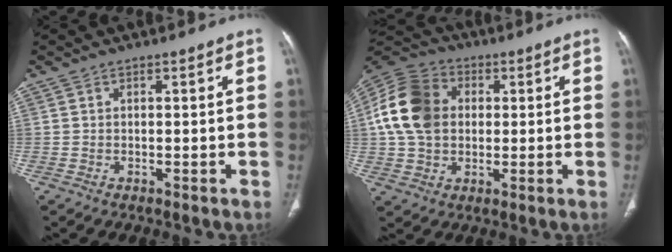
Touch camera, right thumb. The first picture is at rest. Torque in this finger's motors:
{"motor_torque": [1.15, 2.26, 1.00, -0.81, 0.16]}